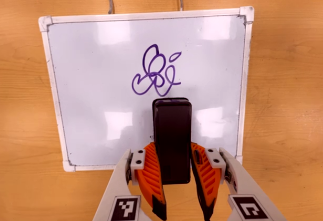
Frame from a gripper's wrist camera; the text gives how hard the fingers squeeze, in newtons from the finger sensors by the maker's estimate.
{"total": 8.9, "left": 6.6, "right": 11.2}